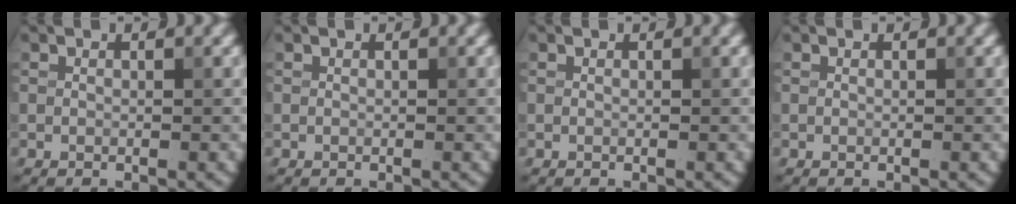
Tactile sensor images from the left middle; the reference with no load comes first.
{"total": 0.0}
{"total": 0.0}
{"total": 0.0}